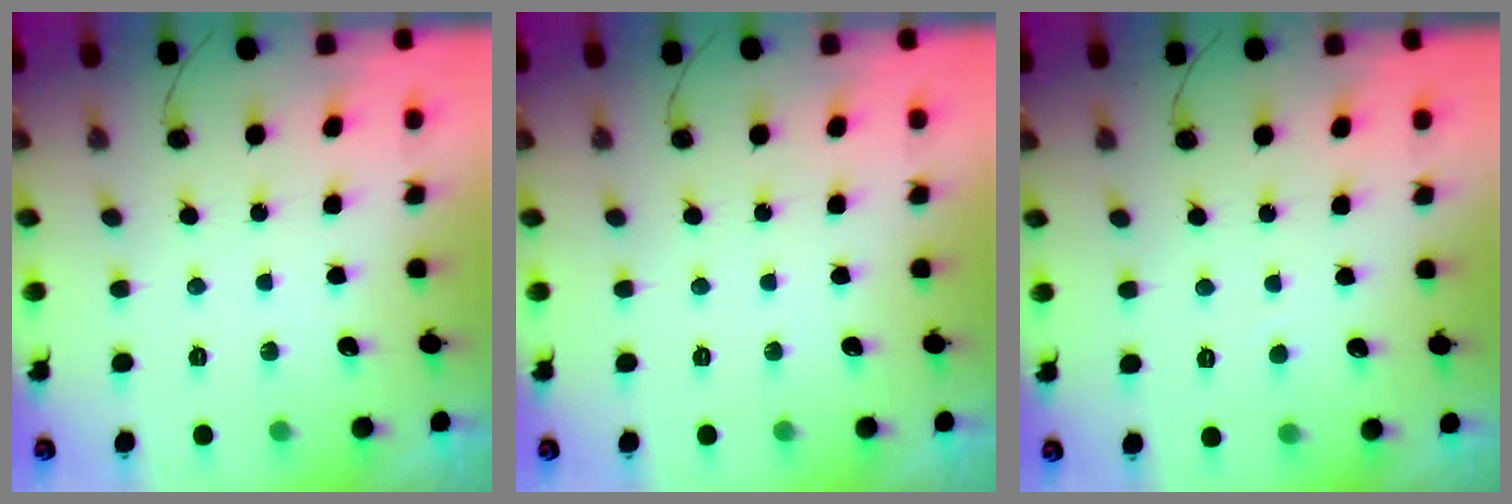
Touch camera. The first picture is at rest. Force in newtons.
{"total": 0.0}
{"total": 1.7, "press": 1.7, "slide": 0.1}